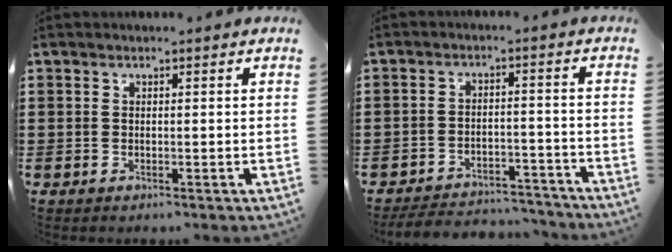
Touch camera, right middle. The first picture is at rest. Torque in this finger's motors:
{"motor_torque": [0.26, 0.14, 0.03, 0.00]}